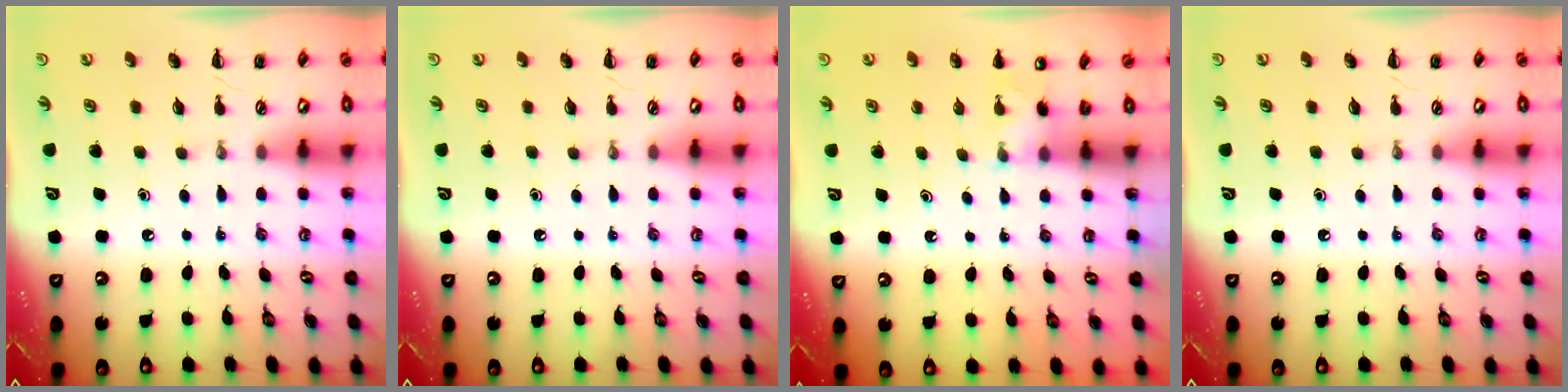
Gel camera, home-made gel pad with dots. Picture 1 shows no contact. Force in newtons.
{"total": 0.0}
{"total": 3.9, "press": 3.7, "slide": 1.2}
{"total": 0.0}